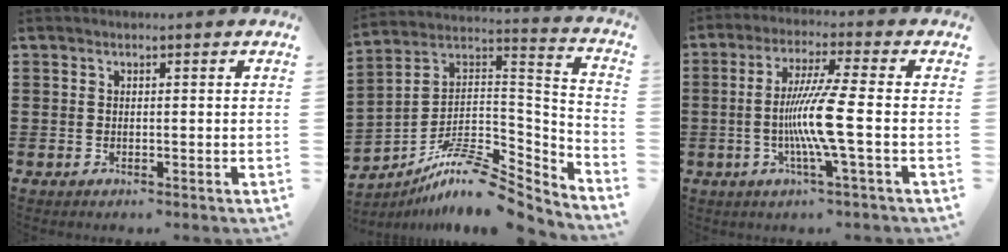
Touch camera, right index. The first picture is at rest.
{"total": 11.3, "force": [-8.5, 3.3, 6.6], "torque": [-0.121, 0.010, -0.164]}
{"total": 8.9, "force": [-1.6, -0.8, 8.7], "torque": [-0.173, -0.018, -0.039]}